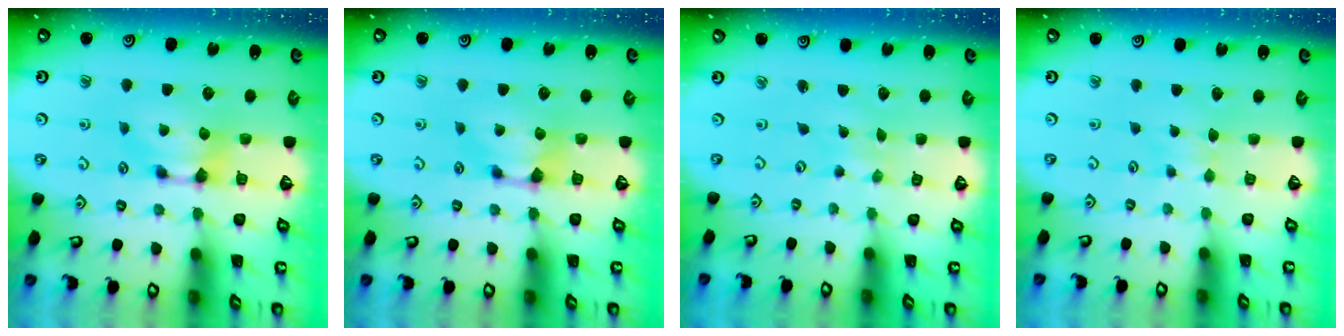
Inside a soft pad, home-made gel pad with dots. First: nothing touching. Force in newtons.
{"total": 0.0}
{"total": 5.9, "press": 5.9, "slide": 0.2}
{"total": 2.6, "press": 2.6, "slide": 0.4}